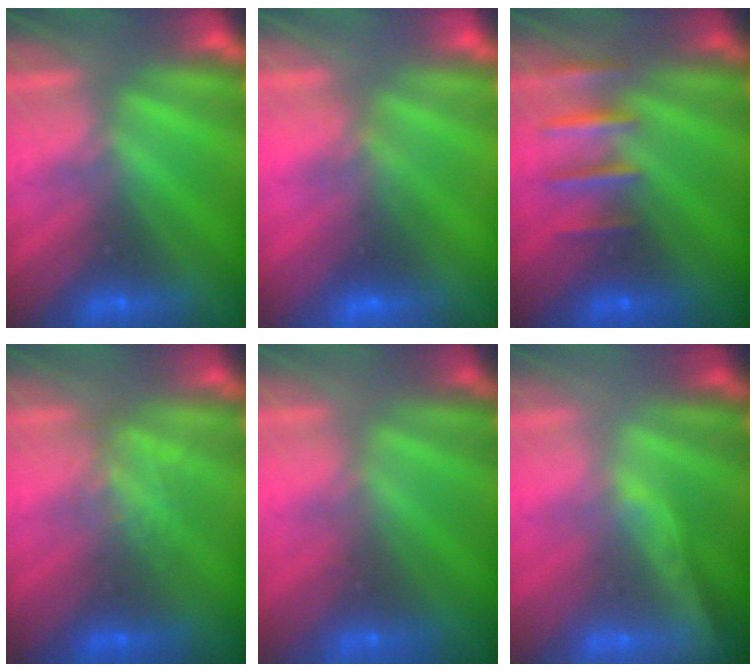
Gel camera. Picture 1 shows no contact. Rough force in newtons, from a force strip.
{"total": 2.7}
{"total": 2.5}
{"total": 1.2}
{"total": 7.7}
{"total": 1.8}